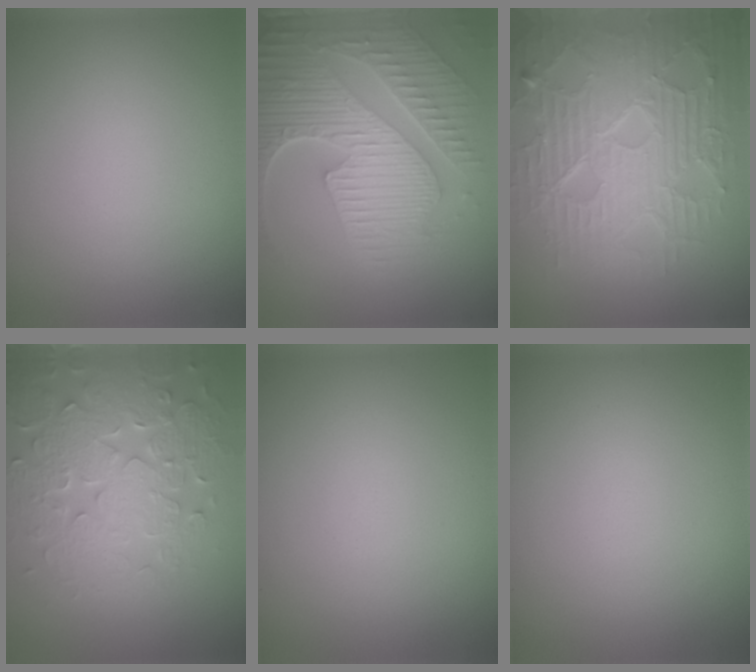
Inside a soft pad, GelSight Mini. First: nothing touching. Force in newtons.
{"total": 8.9, "press": 6.5, "slide": 6.1}
{"total": 9.1, "press": 6.5, "slide": 6.4}
{"total": 7.1, "press": 5.8, "slide": 4.1}
{"total": 0.0}
{"total": 0.0}